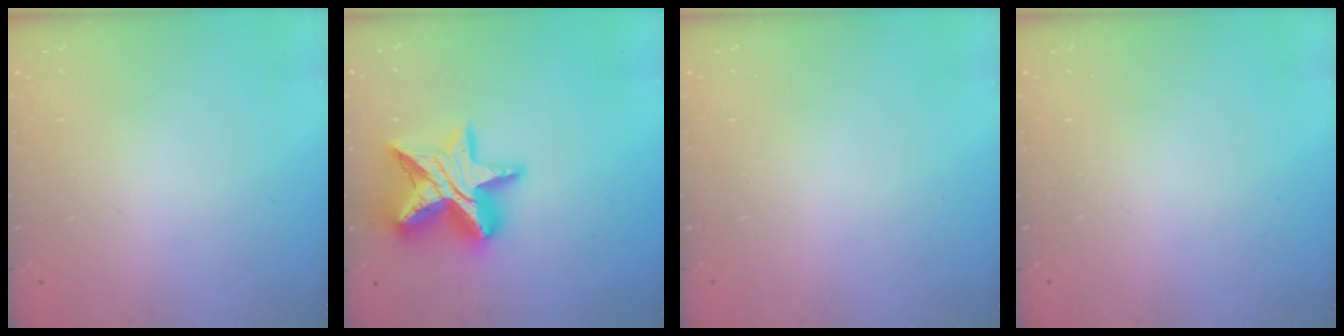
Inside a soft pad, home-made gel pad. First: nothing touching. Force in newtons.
{"total": 18.3, "press": 18.3, "slide": 1.3}
{"total": 0.0}
{"total": 0.0}